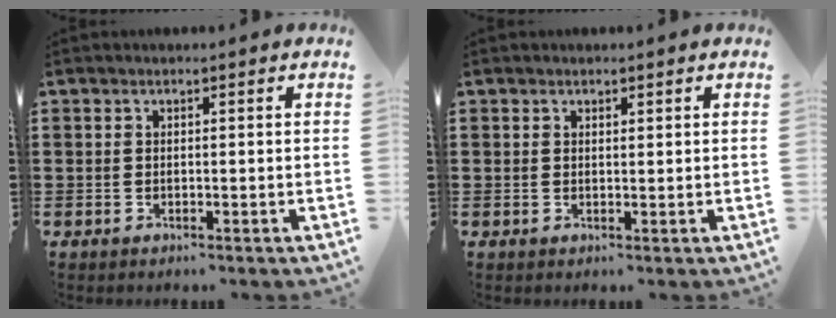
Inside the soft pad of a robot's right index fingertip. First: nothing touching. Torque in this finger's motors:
{"motor_torque": [-0.25, 0.57, -0.02, -0.01]}